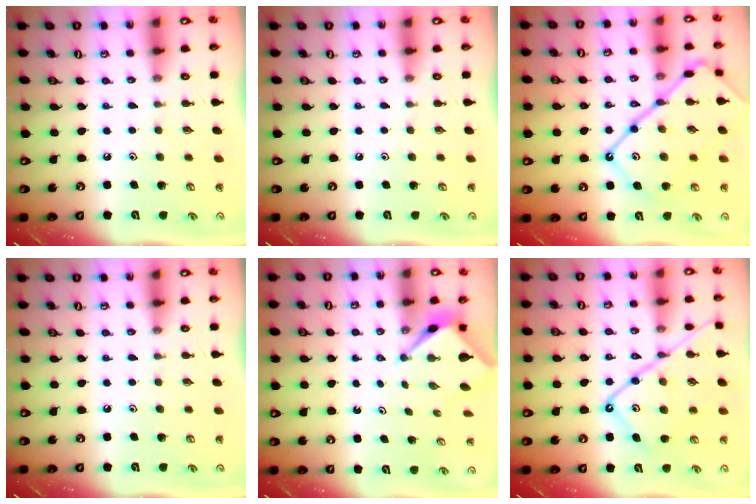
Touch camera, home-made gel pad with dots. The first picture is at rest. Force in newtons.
{"total": 0.0}
{"total": 19.7, "press": 19.6, "slide": 1.9}
{"total": 0.0}
{"total": 2.6, "press": 2.6, "slide": 0.2}
{"total": 15.9, "press": 15.9, "slide": 1.7}